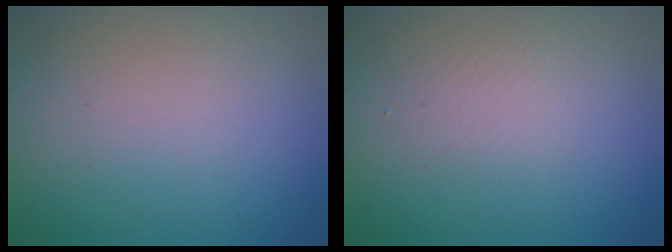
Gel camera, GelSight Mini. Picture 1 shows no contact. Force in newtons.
{"total": 1.3, "press": 1.3, "slide": 0.1}